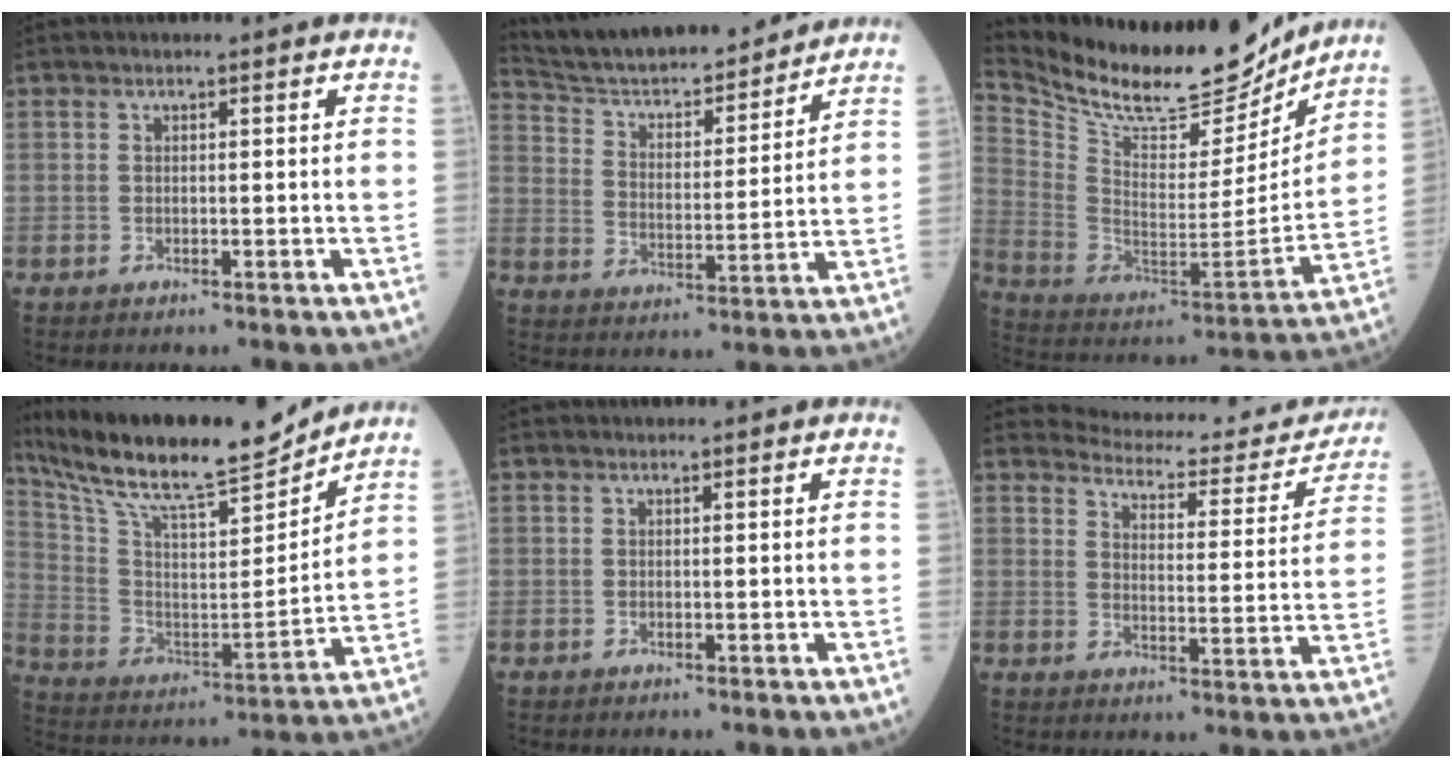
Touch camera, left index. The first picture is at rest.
{"total": 19.1, "force": [17.6, 2.7, 6.9], "torque": [-0.114, 0.001, 0.272]}
{"total": 23.0, "force": [20.7, 5.8, 8.2], "torque": [-0.167, -0.033, 0.331]}
{"total": 21.1, "force": [18.8, 2.4, 9.4], "torque": [-0.185, -0.006, 0.314]}
{"total": 0.0}
{"total": 15.4, "force": [15.0, 3.1, 1.7], "torque": [-0.003, -0.048, 0.166]}